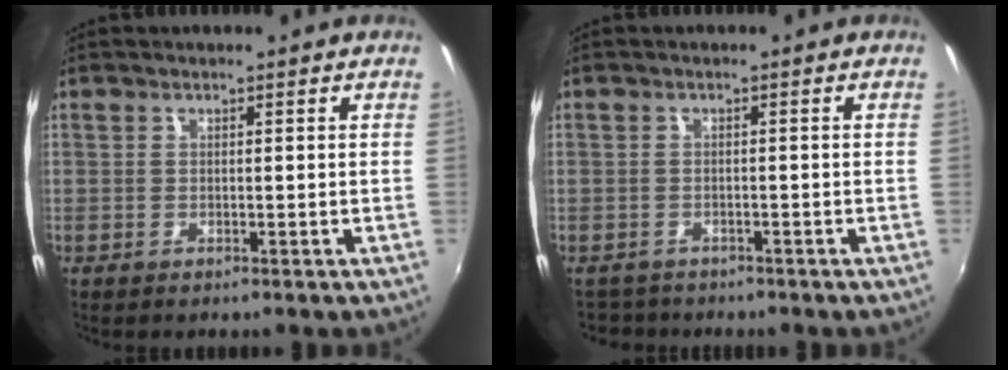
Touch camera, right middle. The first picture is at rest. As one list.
[{"total": 3.4, "force": [-3.0, 1.5, 0.2], "torque": [-0.015, -0.008, -0.051]}]